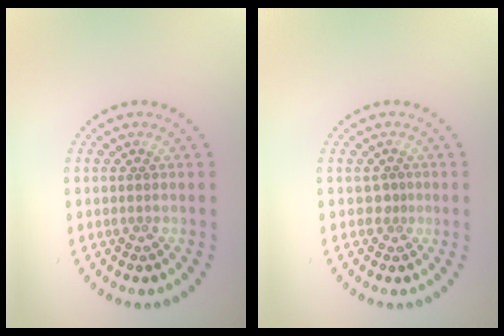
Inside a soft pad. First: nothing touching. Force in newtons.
{"total": 0.7, "press": 0.4, "slide": 0.6}